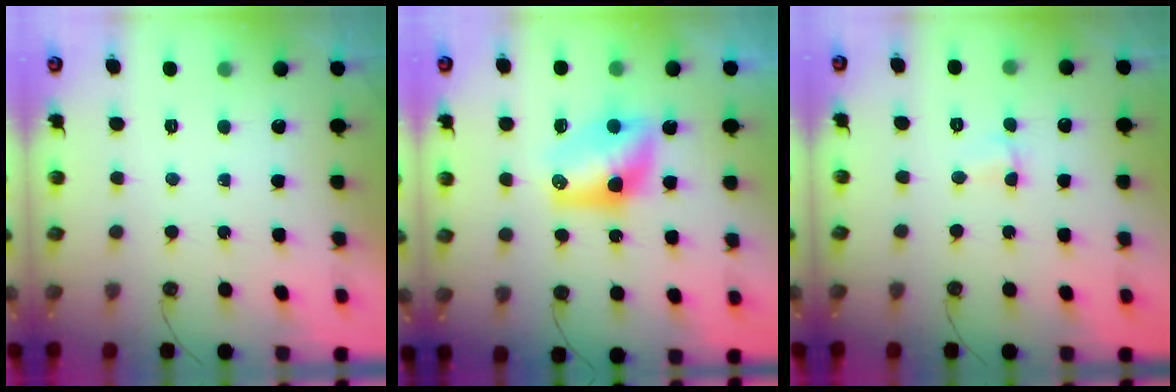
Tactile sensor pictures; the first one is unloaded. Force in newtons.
{"total": 10.9, "press": 10.0, "slide": 4.3}
{"total": 2.3, "press": 1.9, "slide": 1.4}